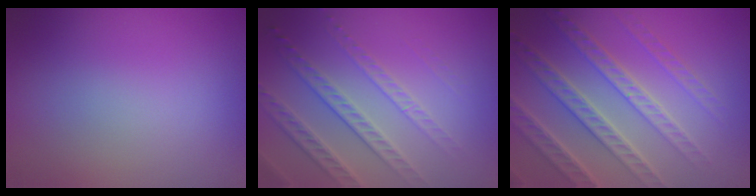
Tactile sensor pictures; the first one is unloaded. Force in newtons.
{"total": 3.6, "press": 3.4, "slide": 1.3}
{"total": 6.2, "press": 5.0, "slide": 3.8}